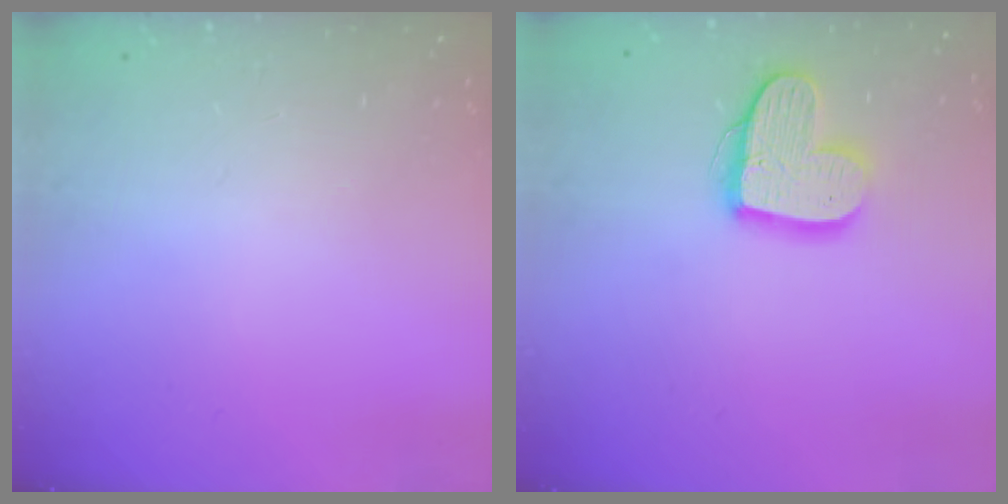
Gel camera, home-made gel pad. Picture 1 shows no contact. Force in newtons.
{"total": 14.1, "press": 14.0, "slide": 1.1}